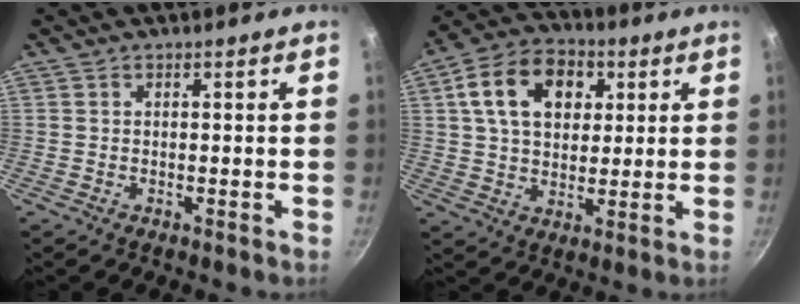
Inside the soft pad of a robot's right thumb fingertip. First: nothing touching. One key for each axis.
{"total": 14.8, "fx": 4.6, "fy": 10.4, "fz": 9.5, "tx": -0.135, "ty": 0.009, "tz": 0.066}